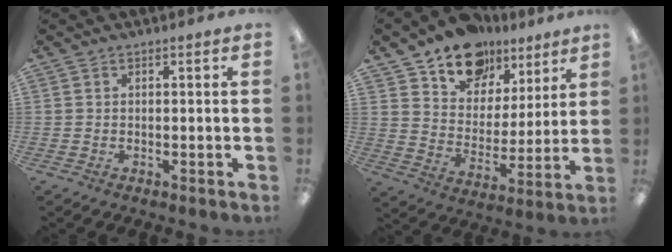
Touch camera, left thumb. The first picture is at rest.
{"total": 14.3, "force": [11.0, 8.5, 3.5], "torque": [-0.067, -0.073, 0.206]}